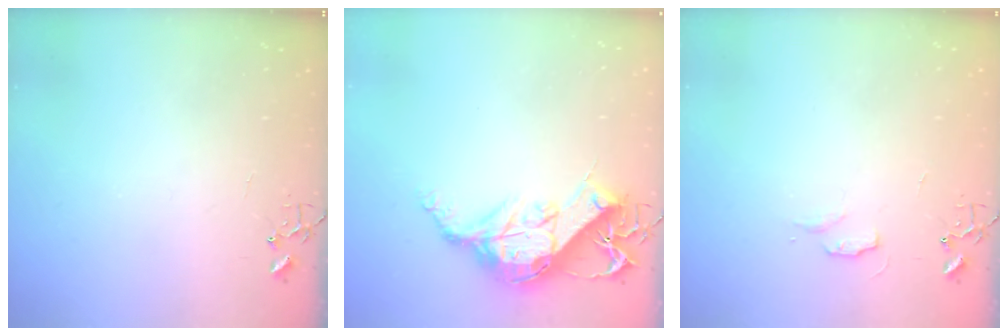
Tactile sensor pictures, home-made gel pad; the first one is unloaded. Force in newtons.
{"total": 13.9, "press": 13.8, "slide": 1.4}
{"total": 4.9, "press": 4.9, "slide": 0.6}